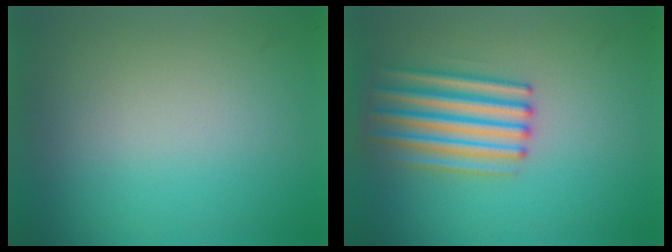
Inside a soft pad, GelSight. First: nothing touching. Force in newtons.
{"total": 4.6}